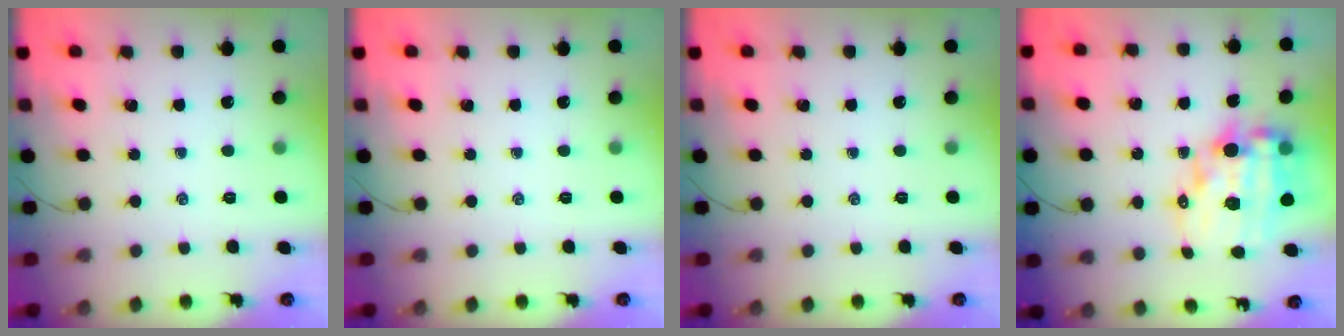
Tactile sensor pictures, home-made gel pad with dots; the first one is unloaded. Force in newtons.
{"total": 0.0}
{"total": 0.0}
{"total": 16.3, "press": 16.0, "slide": 3.5}